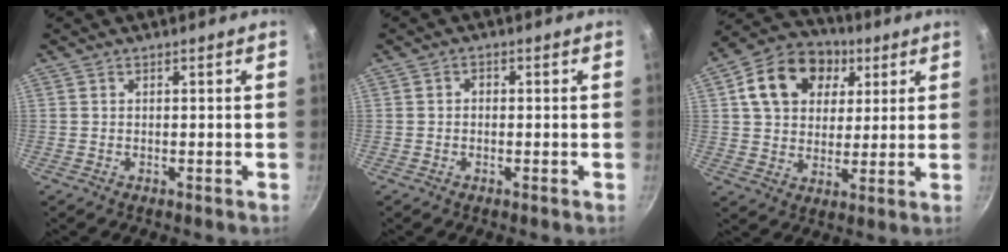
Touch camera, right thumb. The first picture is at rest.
{"total": 1.3, "force": [-0.1, 1.0, 0.7], "torque": [-0.013, 0.008, -0.003]}
{"total": 16.7, "force": [5.7, 12.6, 9.3], "torque": [-0.139, 0.012, 0.085]}